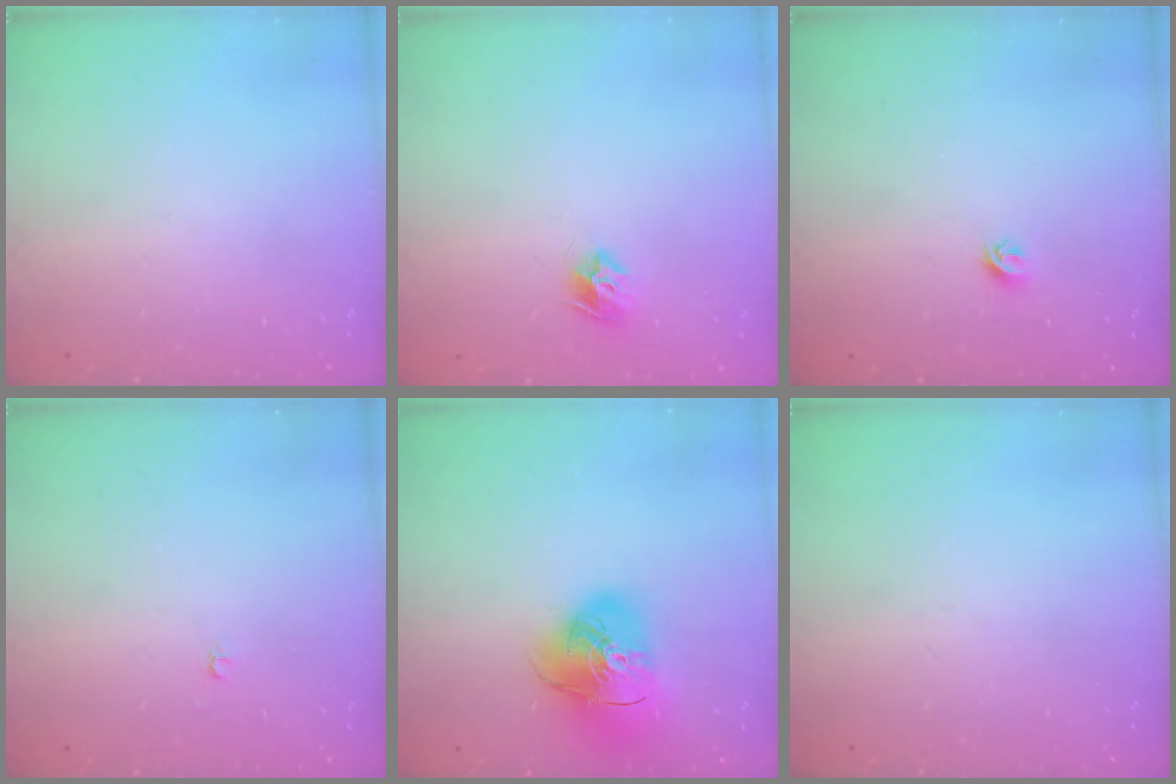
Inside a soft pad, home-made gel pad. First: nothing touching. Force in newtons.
{"total": 7.5, "press": 7.5, "slide": 0.1}
{"total": 4.2, "press": 4.1, "slide": 0.7}
{"total": 2.0, "press": 2.0, "slide": 0.4}
{"total": 16.7, "press": 16.5, "slide": 2.0}
{"total": 0.0}